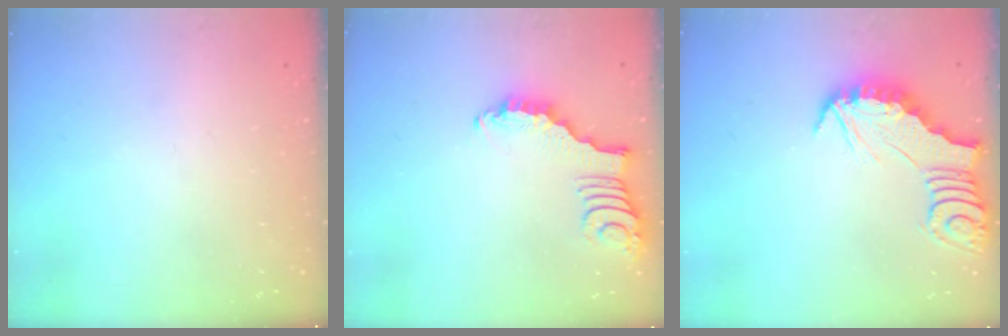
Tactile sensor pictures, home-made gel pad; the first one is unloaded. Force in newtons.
{"total": 2.6, "press": 2.6, "slide": 0.3}
{"total": 2.7, "press": 2.7, "slide": 0.3}